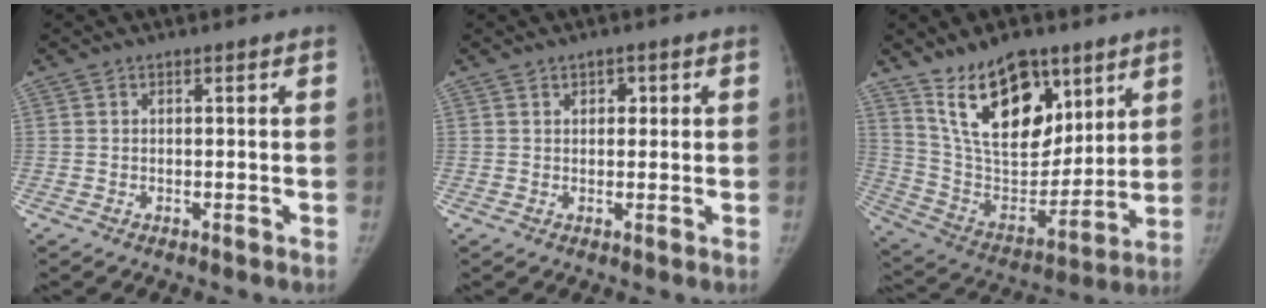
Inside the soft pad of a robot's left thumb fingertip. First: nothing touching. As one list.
[{"total": 2.2, "force": [0.9, 1.6, 1.3], "torque": [-0.005, -0.002, 0.012]}, {"total": 20.8, "force": [12.3, 10.9, 12.8], "torque": [-0.162, -0.071, 0.232]}]